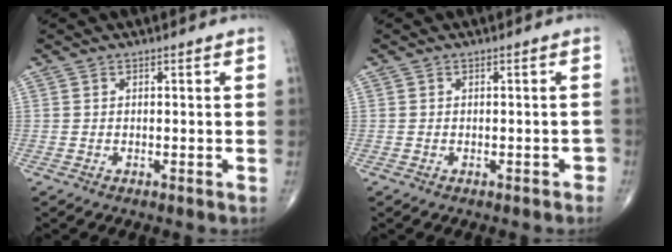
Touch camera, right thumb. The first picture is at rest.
{"total": 1.2, "force": [-0.7, 0.8, 0.7], "torque": [0.001, 0.010, -0.008]}